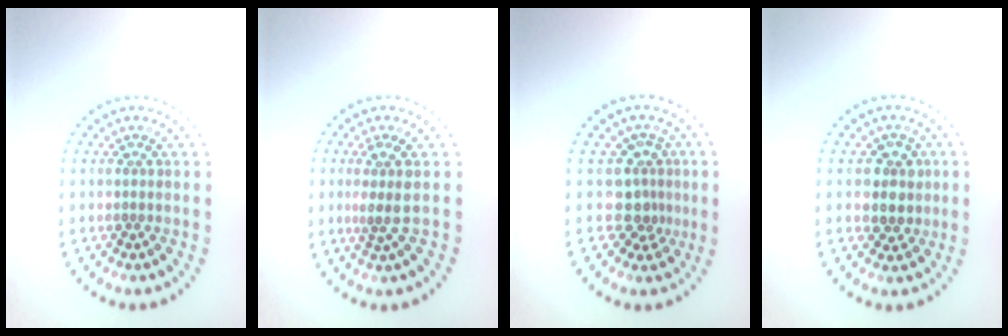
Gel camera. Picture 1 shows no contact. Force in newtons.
{"total": 2.1, "press": 1.5, "slide": 1.5}
{"total": 2.8, "press": 2.1, "slide": 1.9}
{"total": 2.8, "press": 2.6, "slide": 1.1}